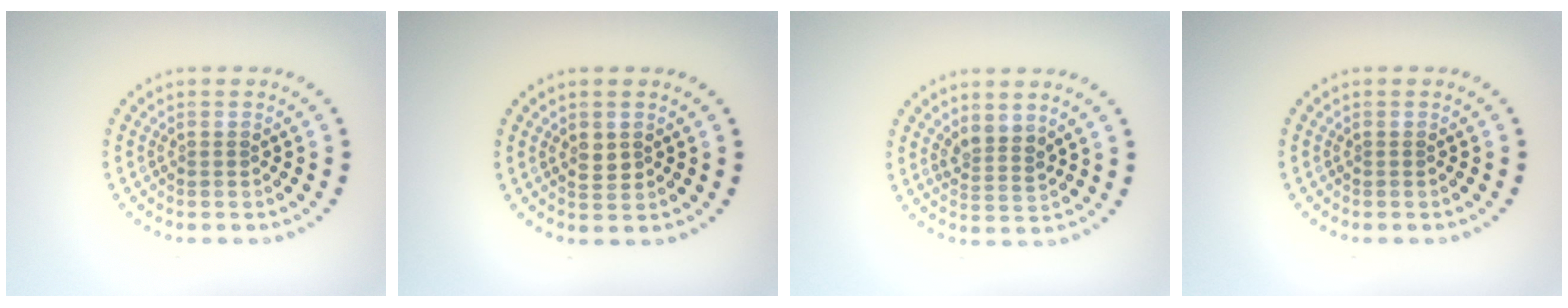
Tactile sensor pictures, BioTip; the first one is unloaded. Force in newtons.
{"total": 1.4, "press": 1.4, "slide": 0.2}
{"total": 2.3, "press": 1.8, "slide": 1.3}
{"total": 0.0}